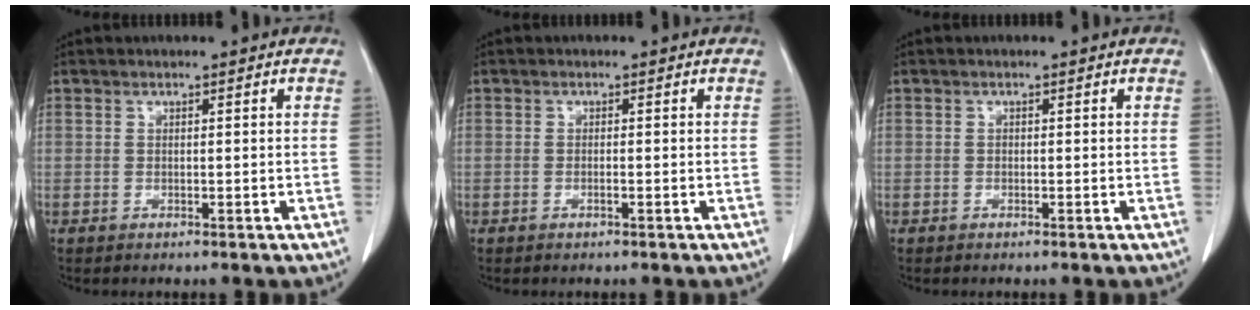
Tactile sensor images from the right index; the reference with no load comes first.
{"total": 0.6, "force": [-0.3, 0.0, 0.6], "torque": [-0.012, 0.000, -0.004]}
{"total": 0.0}